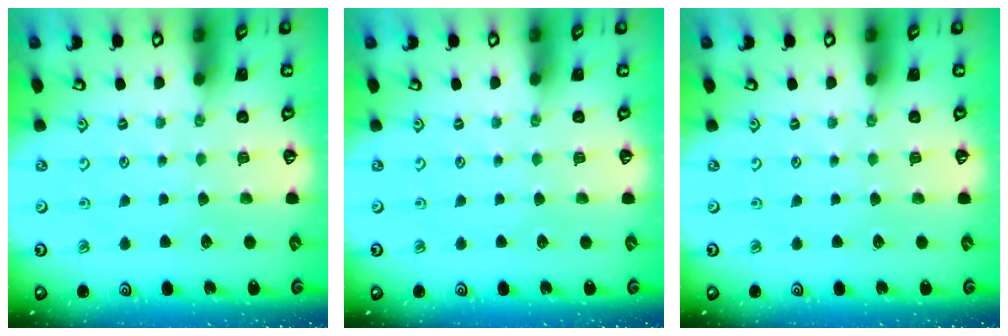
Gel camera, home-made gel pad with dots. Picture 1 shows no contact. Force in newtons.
{"total": 0.0}
{"total": 0.0}